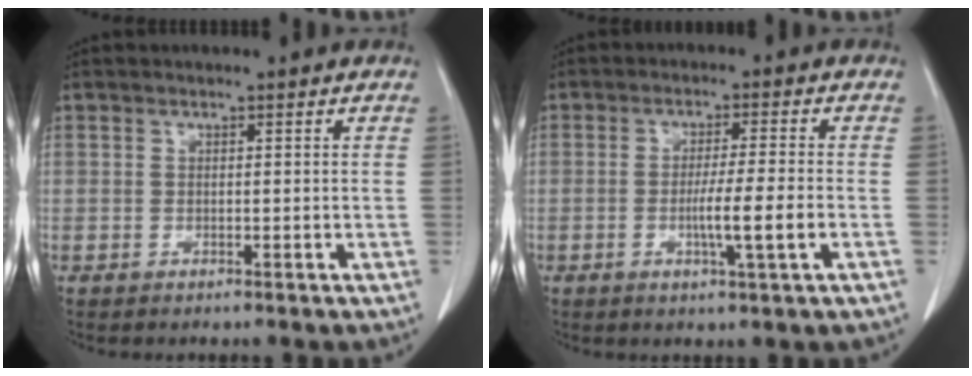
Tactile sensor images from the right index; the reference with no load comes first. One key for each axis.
{"total": 6.1, "fx": -1.5, "fy": -0.6, "fz": 5.8, "tx": -0.098, "ty": -0.009, "tz": -0.025}